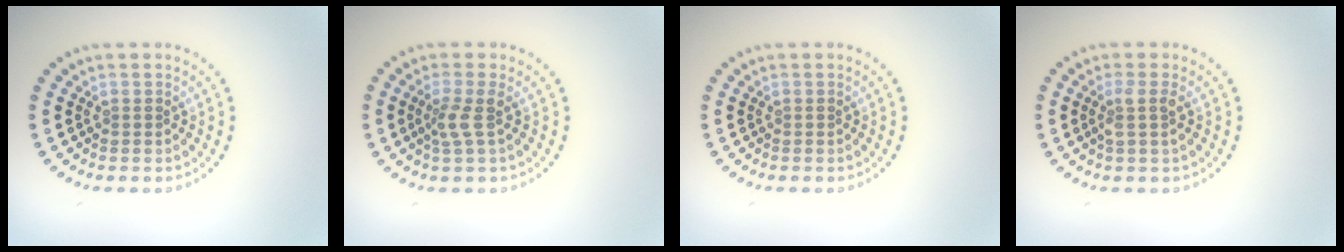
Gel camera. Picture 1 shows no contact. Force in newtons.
{"total": 1.9, "press": 1.4, "slide": 1.3}
{"total": 0.0}
{"total": 1.7, "press": 1.4, "slide": 1.0}